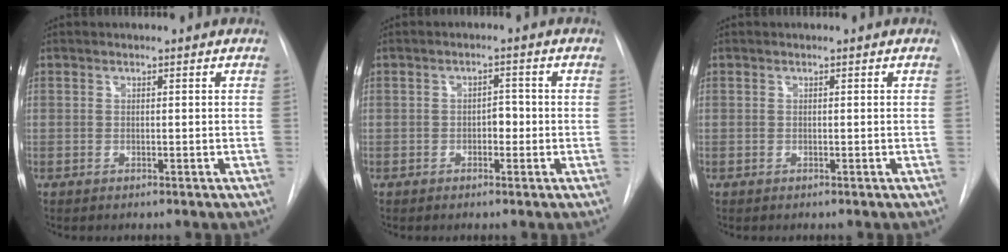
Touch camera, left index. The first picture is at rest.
{"total": 2.0, "force": [-0.9, 1.1, 1.4], "torque": [-0.013, 0.002, -0.014]}
{"total": 0.0}